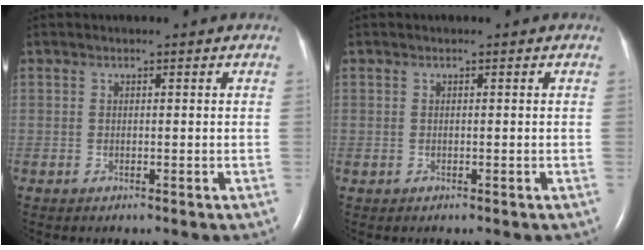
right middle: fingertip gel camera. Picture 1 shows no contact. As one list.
[{"total": 0.0}]